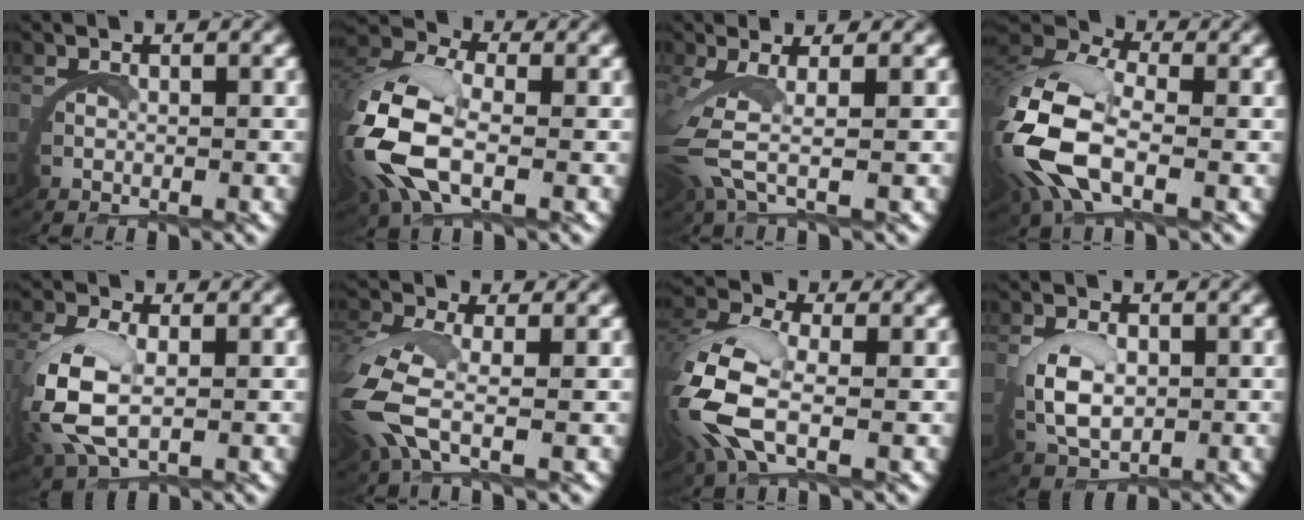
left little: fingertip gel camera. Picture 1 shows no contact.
{"total": 7.3, "force": [0.1, 4.2, 5.9], "torque": [-0.162, -0.009, 0.003]}
{"total": 3.8, "force": [0.9, 0.7, 3.6], "torque": [-0.104, -0.012, 0.023]}
{"total": 8.8, "force": [0.4, 5.3, 7.0], "torque": [-0.185, -0.013, 0.009]}
{"total": 5.9, "force": [0.4, 3.6, 4.6], "torque": [-0.141, -0.014, 0.020]}
{"total": 4.4, "force": [-0.2, 1.8, 4.0], "torque": [-0.117, -0.015, 0.003]}
{"total": 6.4, "force": [0.0, 3.4, 5.5], "torque": [-0.153, -0.011, 0.004]}
{"total": 3.8, "force": [0.6, 2.3, 3.0], "torque": [-0.078, -0.008, 0.020]}